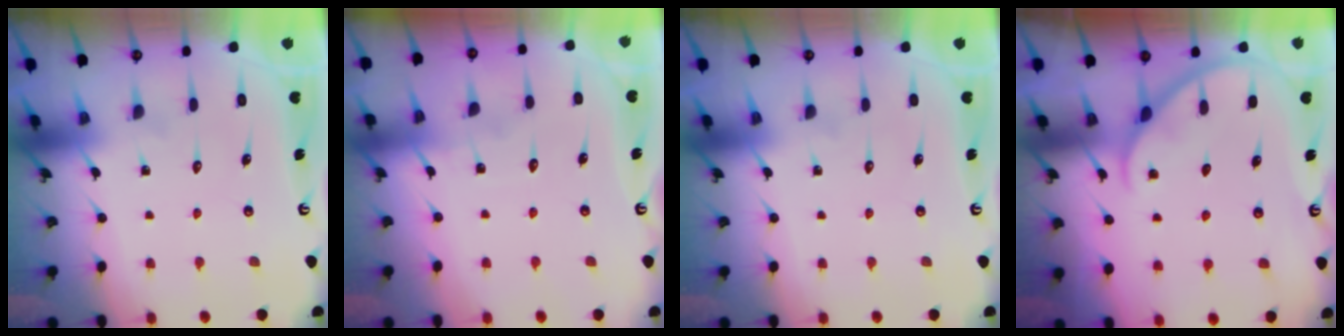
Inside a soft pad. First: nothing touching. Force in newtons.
{"total": 3.0, "press": 3.0, "slide": 0.2}
{"total": 0.0}
{"total": 1.8, "press": 1.8, "slide": 0.2}